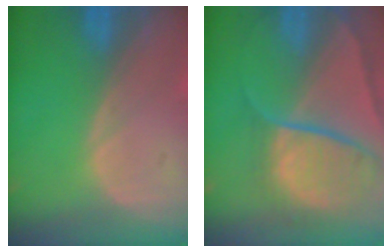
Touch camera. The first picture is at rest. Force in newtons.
{"total": 10.6, "press": 8.8, "slide": 5.9}